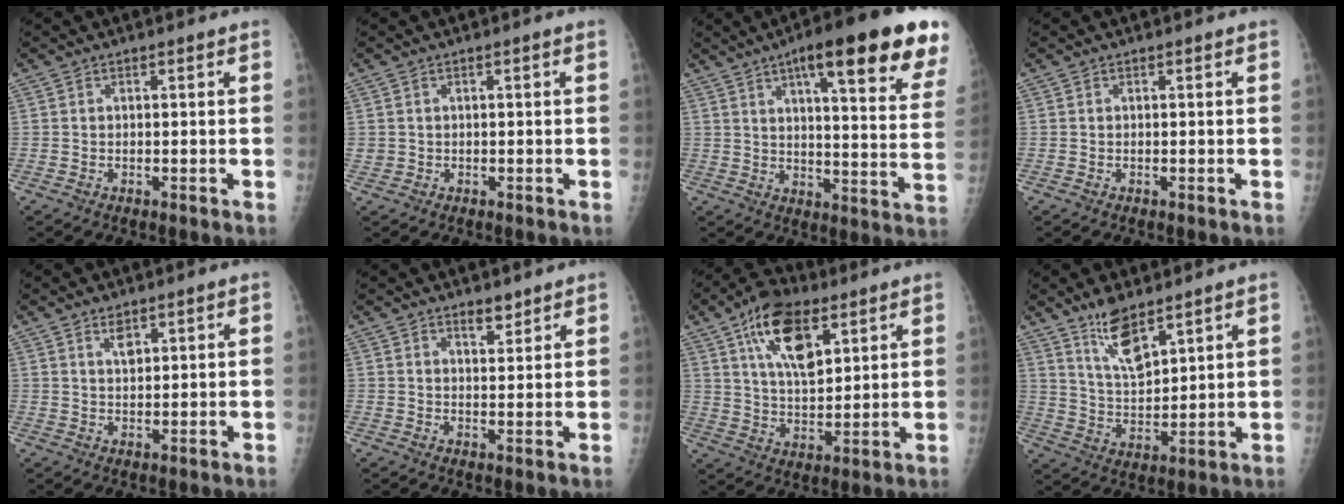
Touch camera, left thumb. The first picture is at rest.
{"total": 0.9, "force": [0.4, 0.8, 0.3], "torque": [0.004, 0.000, 0.006]}
{"total": 24.8, "force": [14.7, 4.9, 19.4], "torque": [-0.241, -0.041, 0.188]}
{"total": 0.0}
{"total": 2.8, "force": [1.8, 1.3, 1.7], "torque": [-0.021, -0.013, 0.036]}
{"total": 3.1, "force": [2.5, 1.3, 1.3], "torque": [-0.006, -0.019, 0.041]}
{"total": 14.5, "force": [7.0, 7.2, 10.4], "torque": [-0.153, -0.023, 0.125]}
{"total": 9.2, "force": [6.6, 3.1, 5.6], "torque": [-0.089, -0.047, 0.134]}